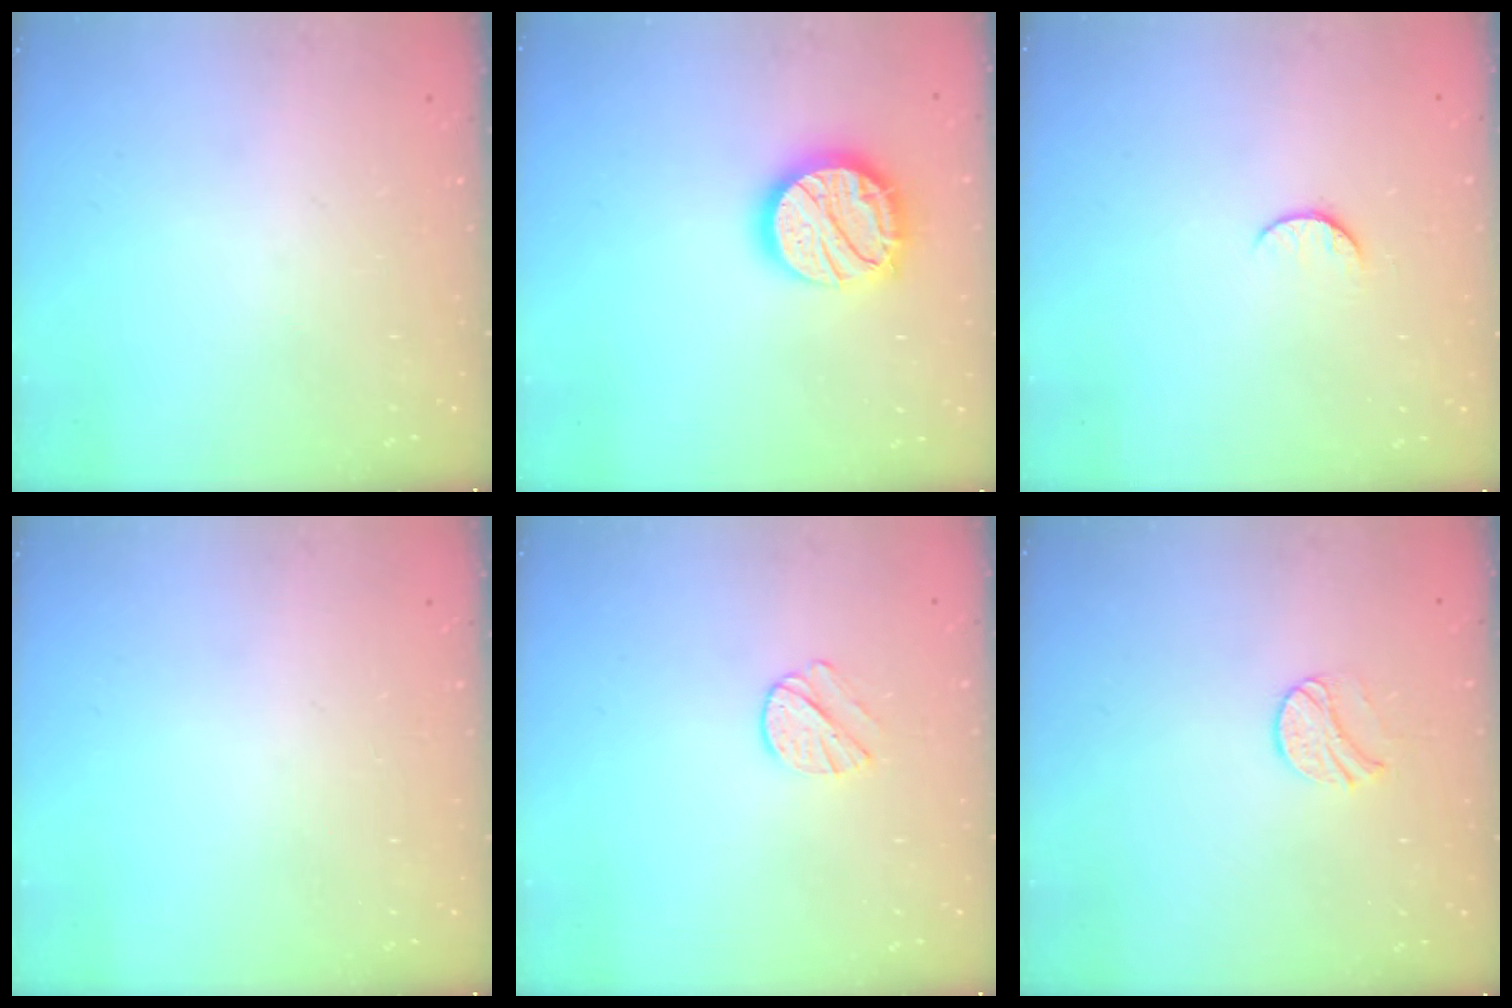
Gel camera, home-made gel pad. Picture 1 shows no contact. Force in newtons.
{"total": 18.0, "press": 17.9, "slide": 1.3}
{"total": 5.0, "press": 5.0, "slide": 0.4}
{"total": 0.0}
{"total": 7.3, "press": 7.2, "slide": 0.6}
{"total": 7.7, "press": 7.7, "slide": 0.7}